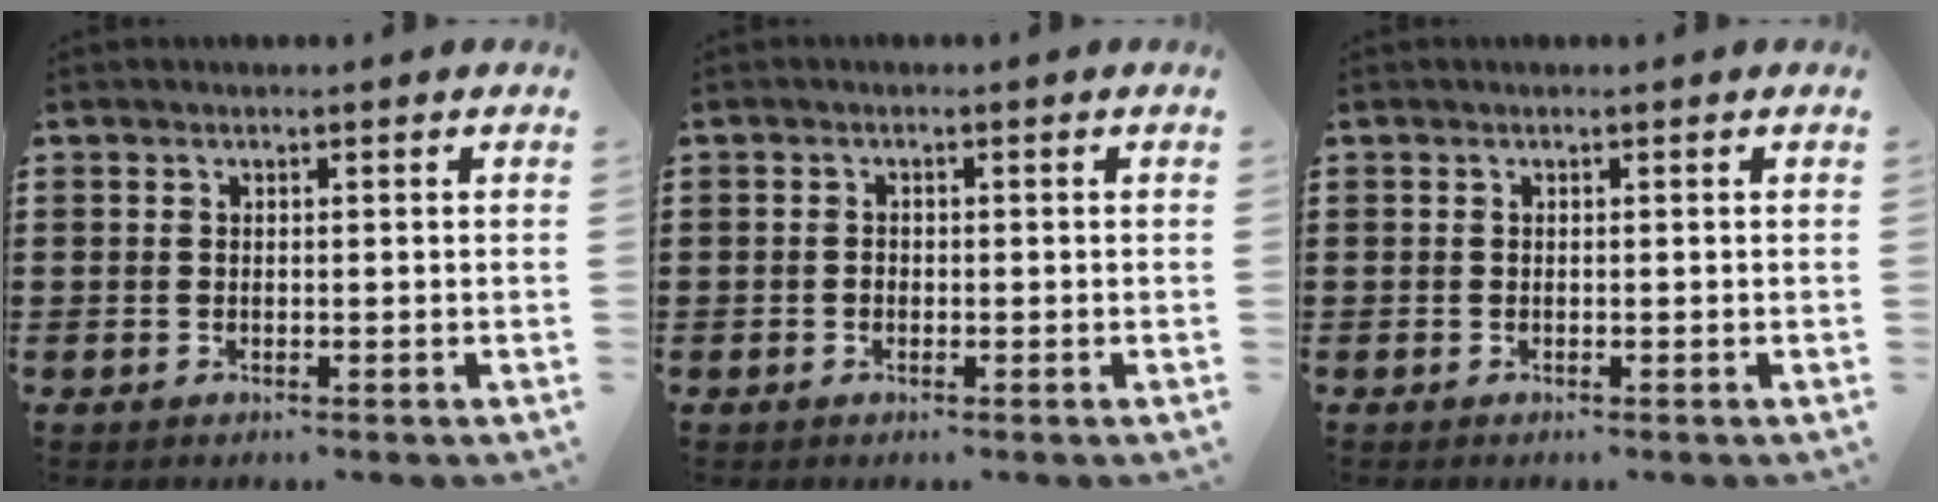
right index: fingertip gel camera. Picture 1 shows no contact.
{"total": 0.8, "force": [-0.4, 0.6, 0.4], "torque": [-0.010, 0.000, -0.008]}
{"total": 0.0}